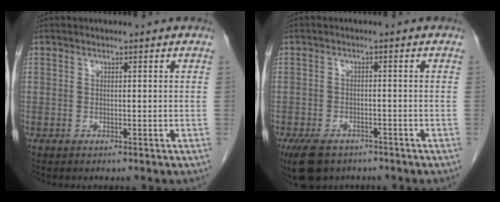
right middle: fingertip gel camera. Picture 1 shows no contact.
{"total": 7.2, "force": [-5.2, 3.7, 3.3], "torque": [-0.064, -0.007, -0.081]}